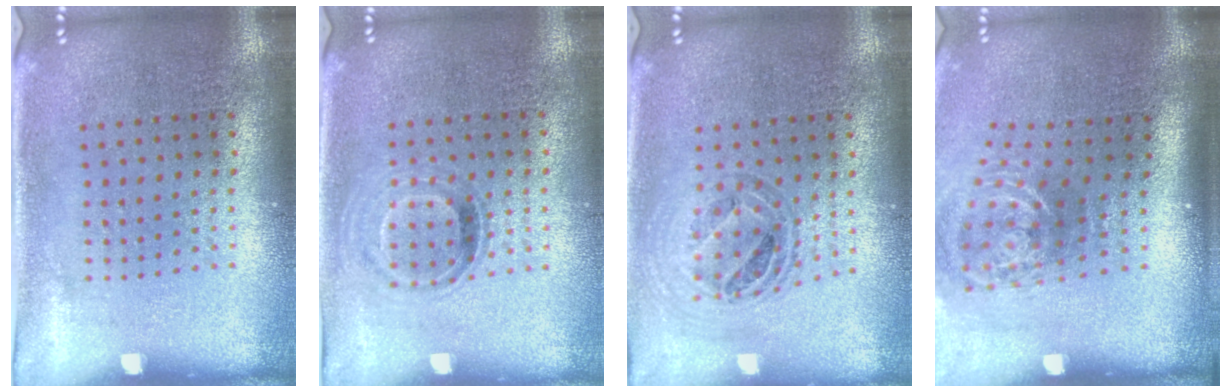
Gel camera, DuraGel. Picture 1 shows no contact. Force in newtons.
{"total": 0.9, "press": 0.8, "slide": 0.4}
{"total": 0.8, "press": 0.8, "slide": 0.1}
{"total": 2.2, "press": 1.3, "slide": 1.7}